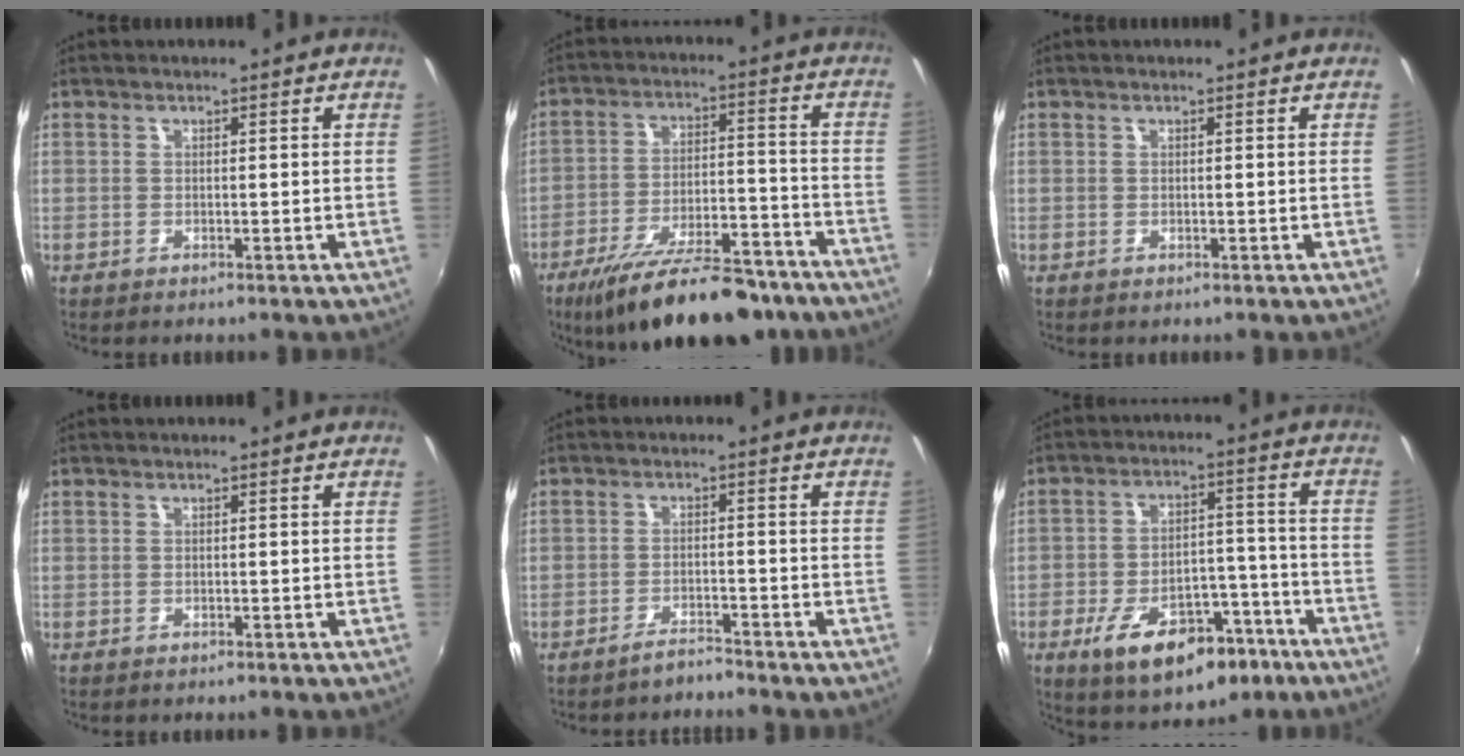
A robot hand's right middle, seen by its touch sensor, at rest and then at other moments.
{"total": 21.7, "force": [-16.9, 7.0, 11.7], "torque": [-0.205, -0.018, -0.243]}
{"total": 0.0}
{"total": 0.0}
{"total": 2.6, "force": [-2.6, 0.2, 0.5], "torque": [-0.018, 0.001, -0.041]}
{"total": 16.2, "force": [-9.3, 8.2, 10.4], "torque": [-0.190, 0.012, -0.128]}